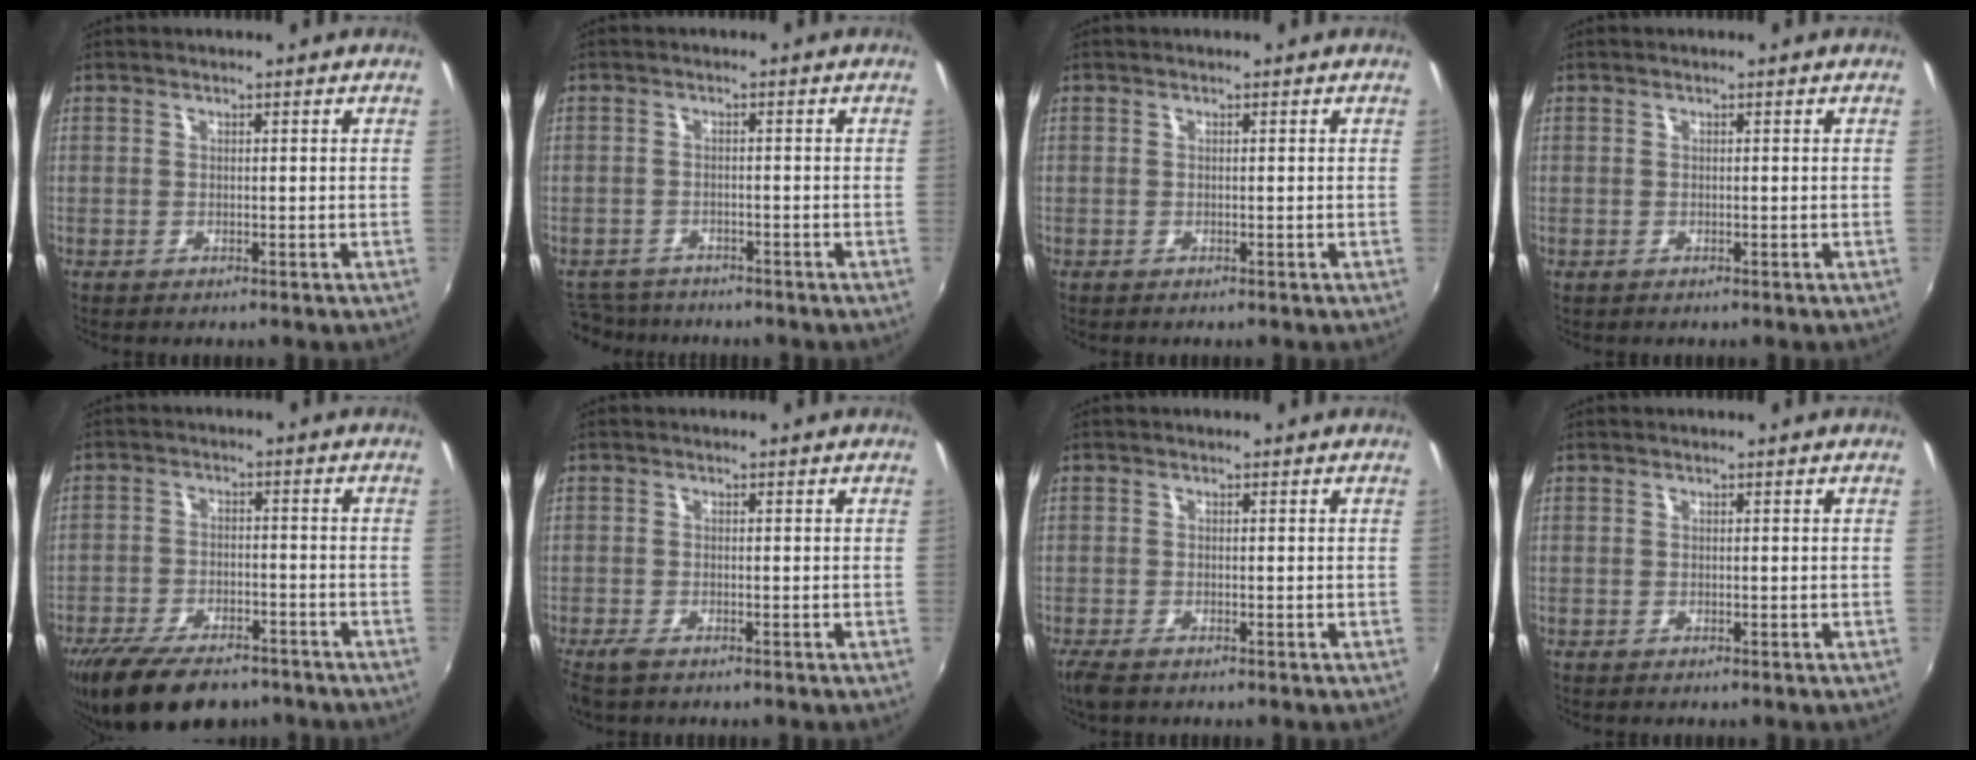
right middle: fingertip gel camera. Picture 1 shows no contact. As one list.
[{"total": 7.1, "force": [-6.2, 3.0, 1.6], "torque": [-0.054, -0.009, -0.101]}, {"total": 0.0}, {"total": 0.0}, {"total": 16.2, "force": [-12.2, 6.6, 8.4], "torque": [-0.180, -0.032, -0.194]}, {"total": 2.6, "force": [-2.0, 0.9, 1.4], "torque": [-0.036, -0.009, -0.039]}, {"total": 3.4, "force": [-2.5, 1.0, 2.1], "torque": [-0.047, -0.016, -0.045]}, {"total": 0.0}]